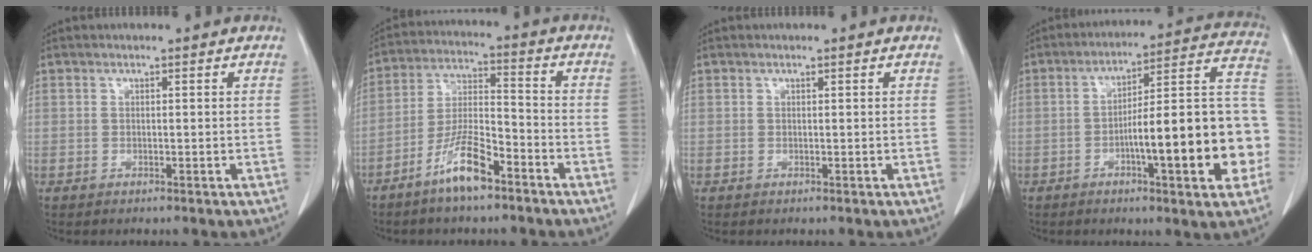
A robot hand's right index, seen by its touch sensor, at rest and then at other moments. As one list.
[{"total": 9.3, "force": [-6.1, 1.9, 6.8], "torque": [-0.139, -0.007, -0.119]}, {"total": 0.0}, {"total": 19.4, "force": [-4.6, 2.7, 18.7], "torque": [-0.199, 0.033, -0.059]}]